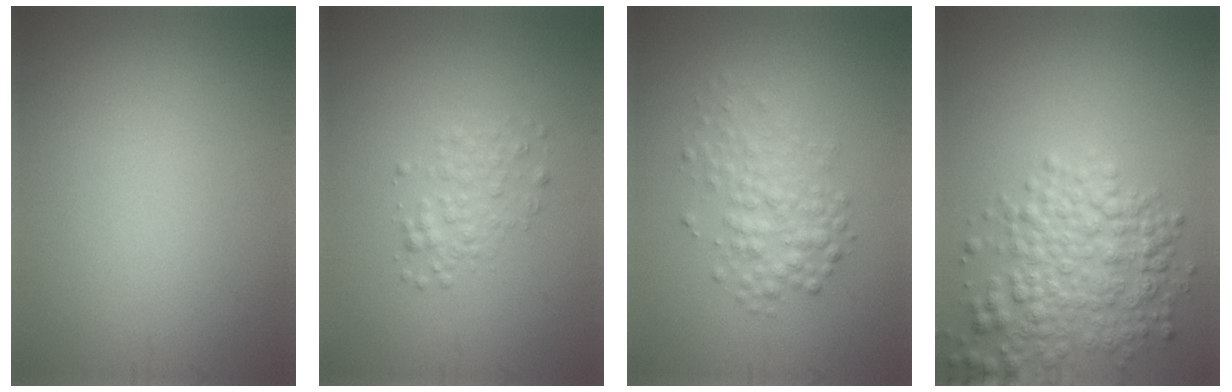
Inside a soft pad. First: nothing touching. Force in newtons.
{"total": 1.8, "press": 1.8, "slide": 0.1}
{"total": 3.2, "press": 3.2, "slide": 0.1}
{"total": 5.4, "press": 5.3, "slide": 0.2}